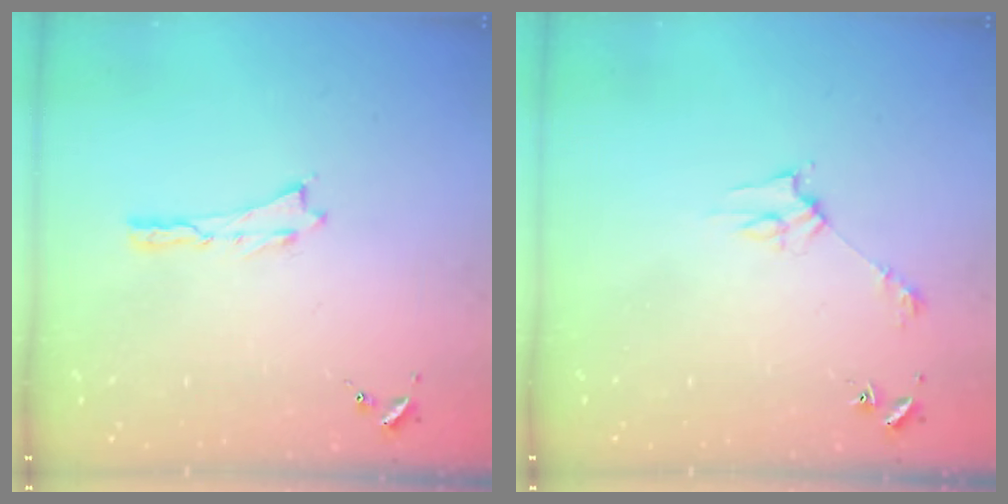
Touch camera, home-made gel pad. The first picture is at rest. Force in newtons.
{"total": 2.8, "press": 2.8, "slide": 0.2}